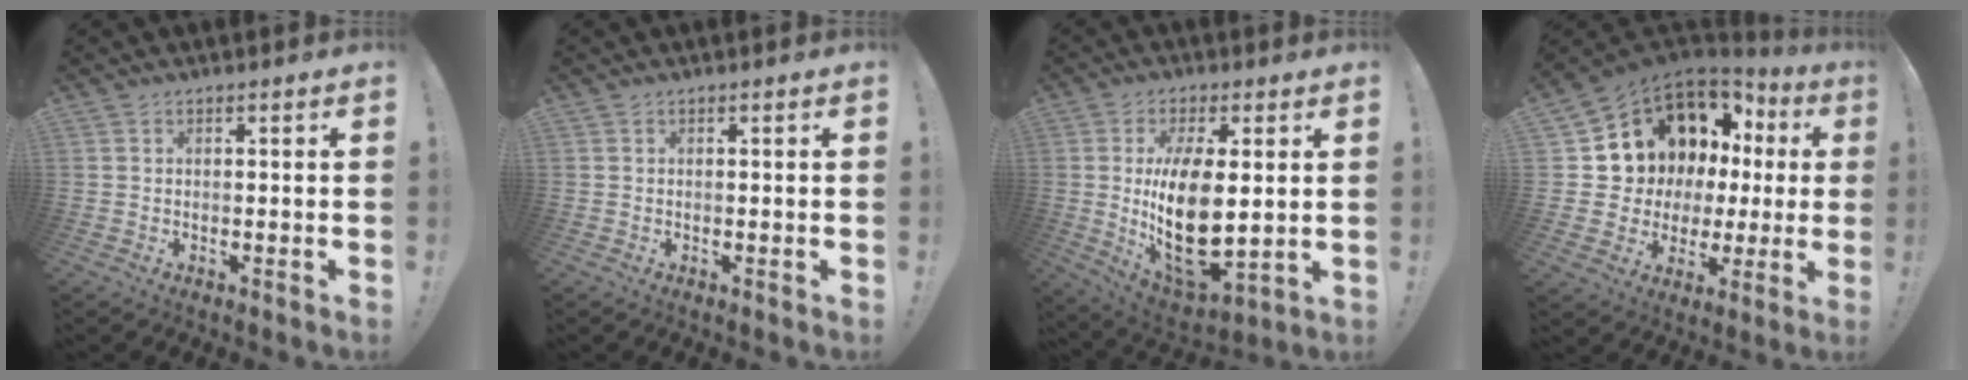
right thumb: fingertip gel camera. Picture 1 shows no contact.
{"total": 0.0}
{"total": 18.5, "force": [1.5, 9.0, 16.1], "torque": [-0.299, -0.036, 0.032]}
{"total": 10.7, "force": [5.8, 7.8, 4.4], "torque": [-0.074, -0.063, 0.121]}